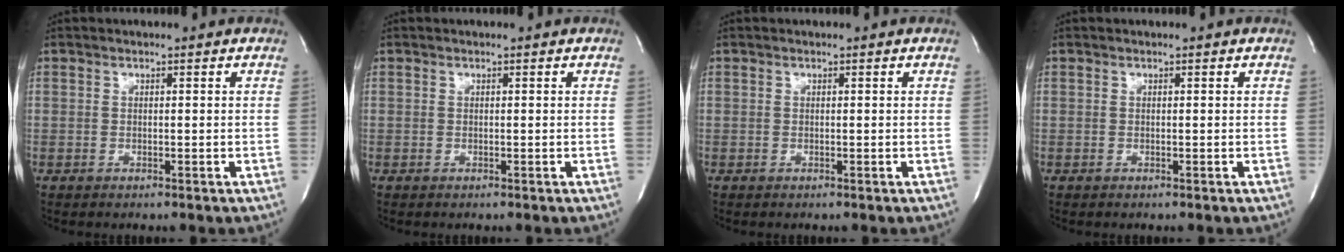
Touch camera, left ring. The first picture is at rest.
{"total": 0.0}
{"total": 0.0}
{"total": 0.0}